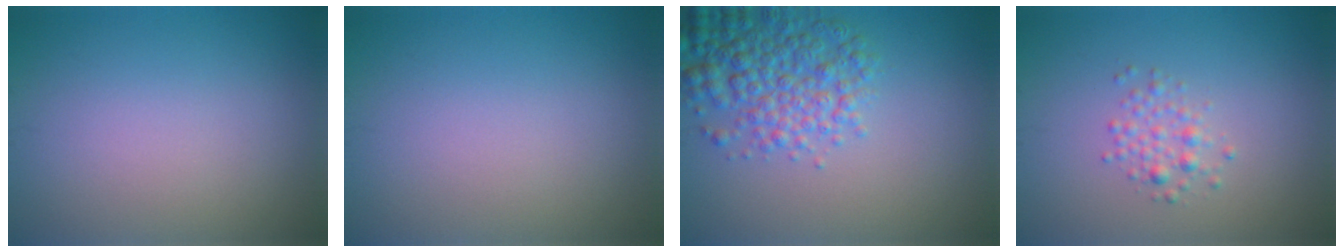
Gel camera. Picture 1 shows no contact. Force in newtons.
{"total": 0.0}
{"total": 5.5, "press": 5.4, "slide": 0.2}
{"total": 1.7, "press": 1.7, "slide": 0.1}